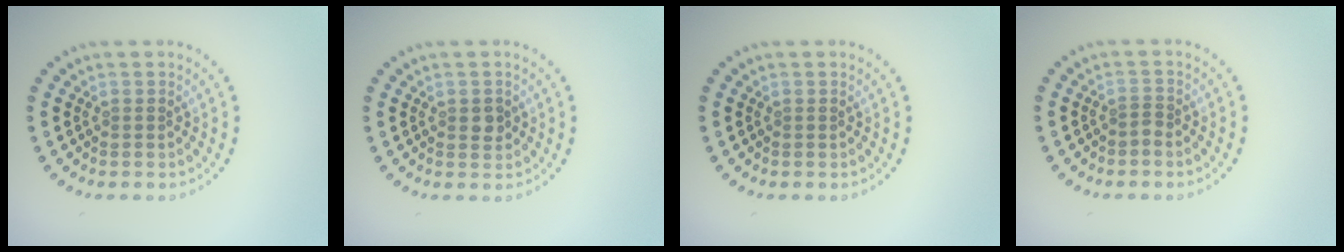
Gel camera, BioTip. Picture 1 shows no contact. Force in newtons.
{"total": 1.2, "press": 1.2, "slide": 0.2}
{"total": 0.0}
{"total": 0.7, "press": 0.4, "slide": 0.6}